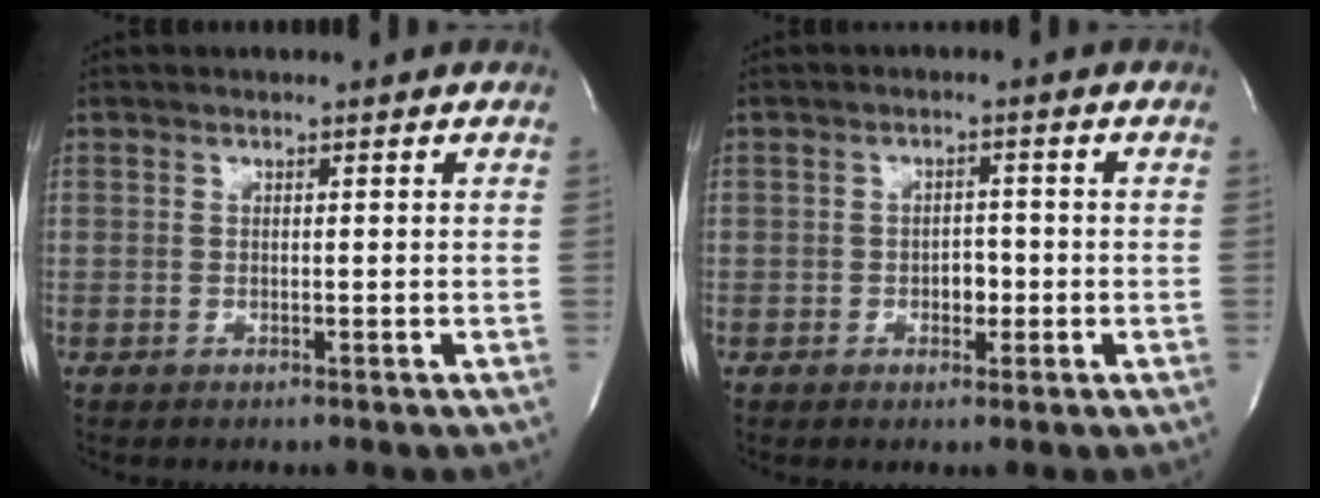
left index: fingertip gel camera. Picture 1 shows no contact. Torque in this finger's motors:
{"motor_torque": [0.05, -0.01, 0.04, 0.00]}